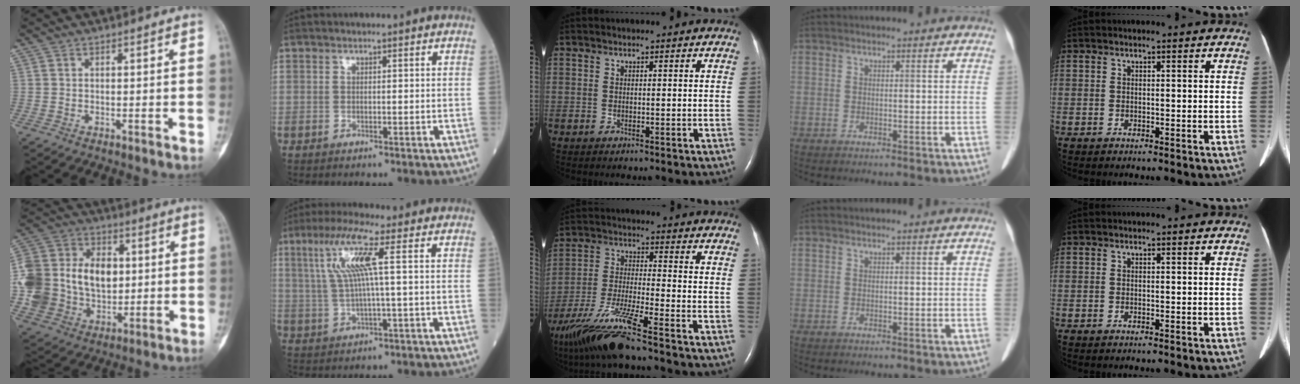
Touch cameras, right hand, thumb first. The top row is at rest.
{"thumb": {"total": 23.0, "force": [0.5, 17.4, 15.1], "torque": [-0.292, 0.024, 0.024]}, "index": {"total": 8.1, "force": [2.3, -0.4, 7.8], "torque": [-0.162, 0.018, 0.049]}, "middle": {"total": 13.4, "force": [-10.2, -0.6, 8.5], "torque": [-0.174, -0.030, -0.189]}}